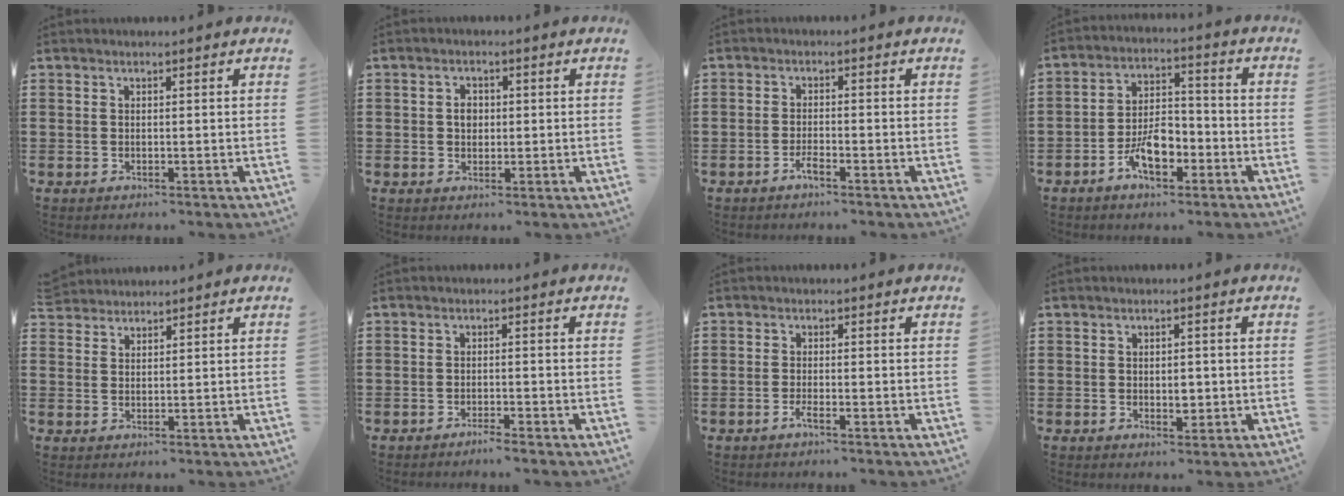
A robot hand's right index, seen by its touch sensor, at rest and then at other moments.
{"total": 2.3, "force": [0.1, 1.7, 1.5], "torque": [-0.032, 0.008, 0.001]}
{"total": 2.0, "force": [-1.4, 0.3, 1.4], "torque": [-0.026, -0.001, -0.026]}
{"total": 7.8, "force": [-4.0, 3.9, 5.4], "torque": [-0.104, 0.011, -0.073]}
{"total": 2.7, "force": [2.5, 0.7, -0.3], "torque": [-0.003, 0.003, 0.051]}
{"total": 1.5, "force": [-1.4, -0.1, 0.6], "torque": [-0.011, 0.000, -0.026]}
{"total": 1.5, "force": [-1.0, 0.1, 1.1], "torque": [-0.028, -0.007, -0.020]}
{"total": 2.4, "force": [-0.2, 1.4, 2.0], "torque": [-0.028, 0.001, -0.005]}